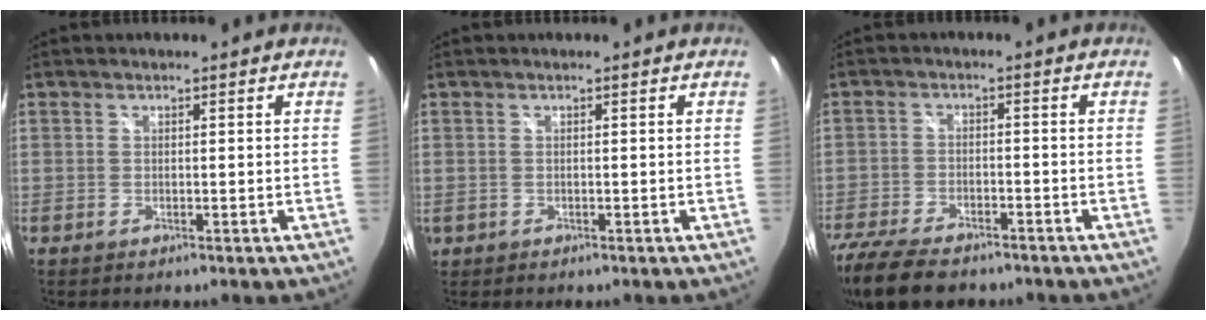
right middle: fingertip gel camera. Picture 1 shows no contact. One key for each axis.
{"total": 1.1, "fx": -0.2, "fy": 1.0, "fz": 0.4, "tx": -0.007, "ty": -0.001, "tz": -0.003}
{"total": 14.9, "fx": -11.6, "fy": 5.8, "fz": 7.3, "tx": -0.187, "ty": -0.037, "tz": -0.200}